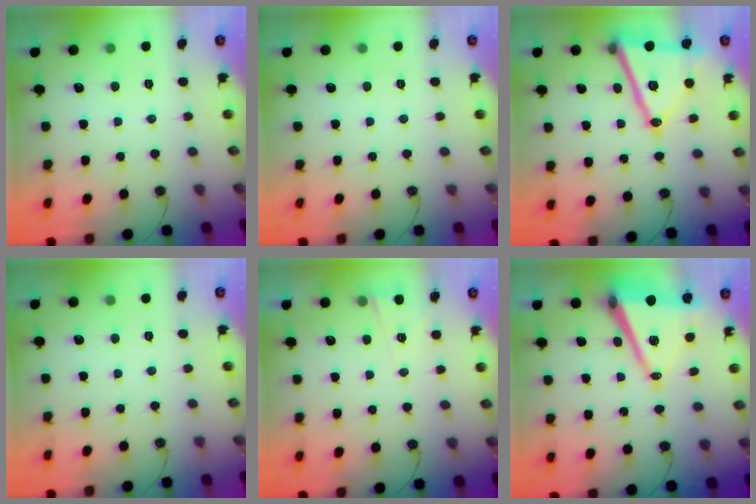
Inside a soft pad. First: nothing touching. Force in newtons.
{"total": 0.0}
{"total": 19.2, "press": 18.8, "slide": 3.7}
{"total": 0.0}
{"total": 2.7, "press": 2.3, "slide": 1.5}
{"total": 12.1, "press": 11.4, "slide": 4.1}